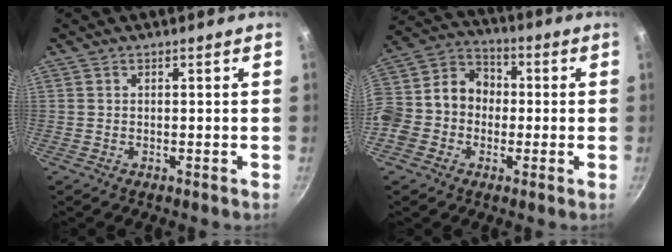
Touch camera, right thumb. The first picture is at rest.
{"total": 15.7, "force": [-2.3, 13.1, 8.3], "torque": [-0.135, 0.053, -0.060]}